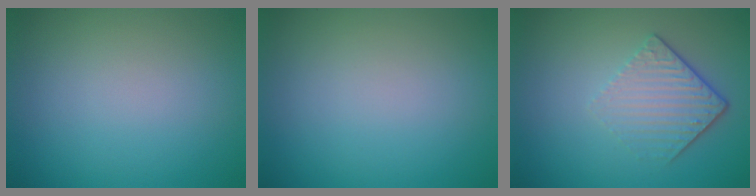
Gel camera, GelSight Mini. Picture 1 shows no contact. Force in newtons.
{"total": 0.0}
{"total": 4.3, "press": 2.8, "slide": 3.3}